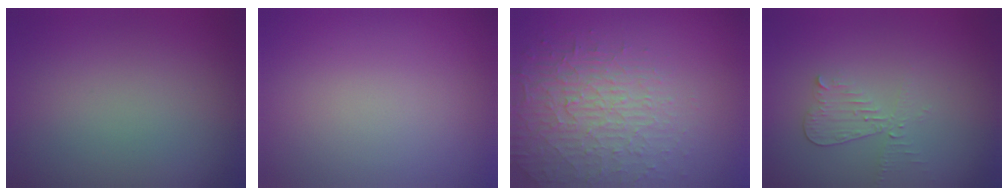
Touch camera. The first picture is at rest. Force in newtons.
{"total": 0.0}
{"total": 3.8, "press": 3.6, "slide": 1.2}
{"total": 2.2, "press": 2.2, "slide": 0.2}